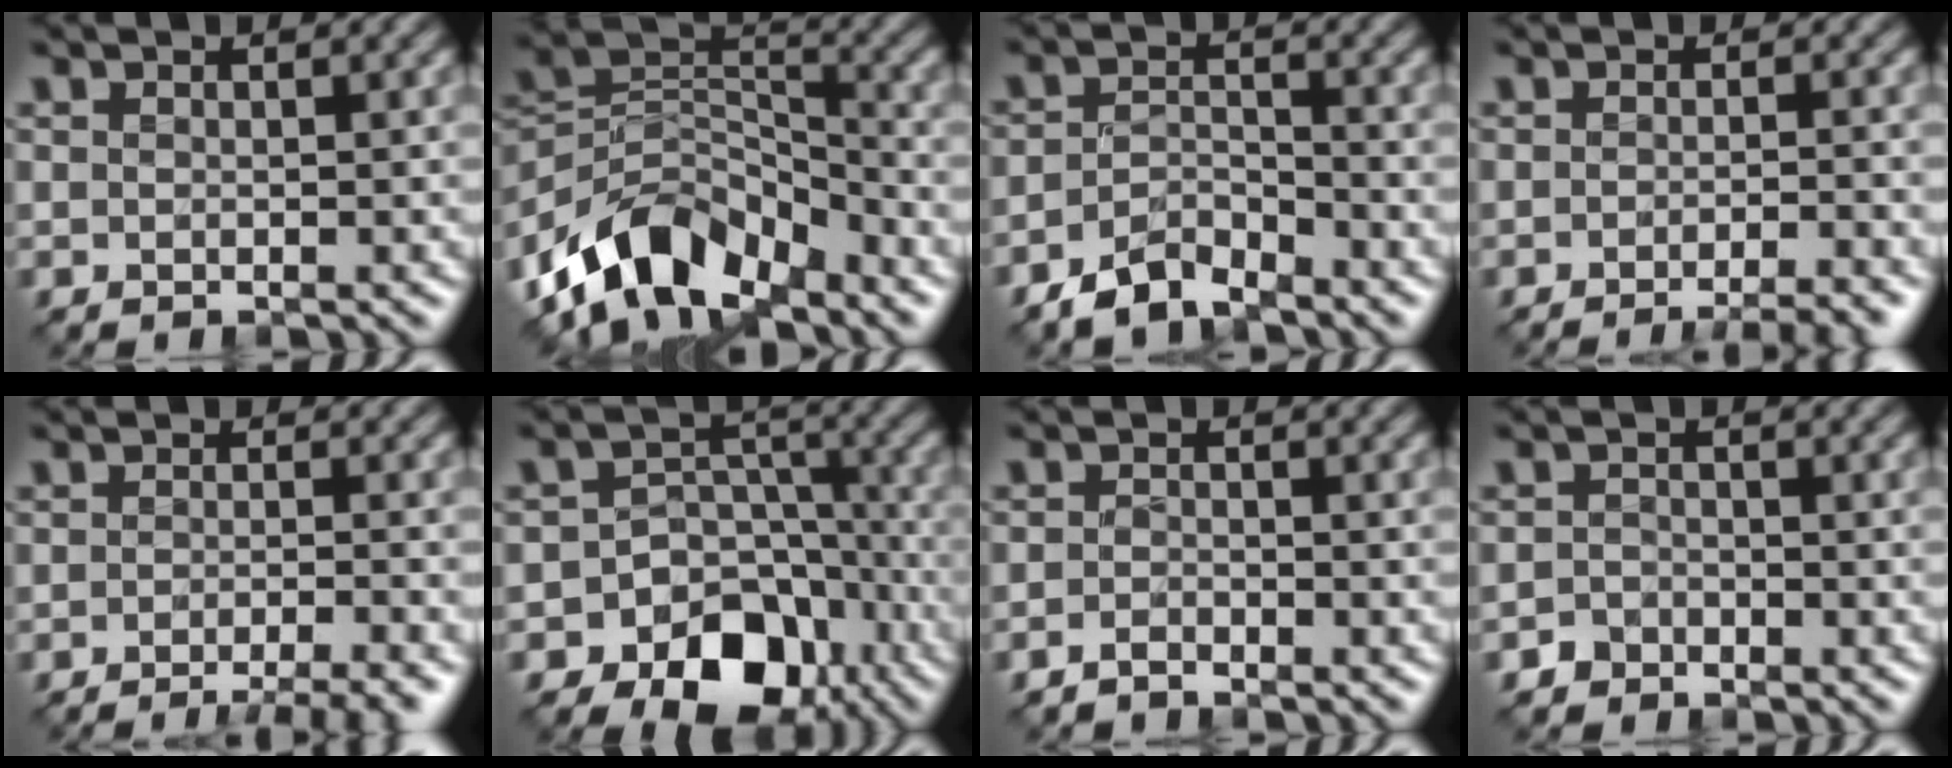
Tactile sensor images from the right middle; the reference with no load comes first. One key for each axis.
{"total": 9.3, "fx": -6.8, "fy": 4.5, "fz": 4.4, "tx": -0.062, "ty": 0.001, "tz": -0.138}
{"total": 3.5, "fx": -3.0, "fy": 1.2, "fz": 1.5, "tx": -0.031, "ty": 0.004, "tz": -0.061}
{"total": 3.7, "fx": -2.8, "fy": 0.3, "fz": 2.4, "tx": -0.029, "ty": 0.001, "tz": -0.043}
{"total": 4.2, "fx": -2.9, "fy": 0.4, "fz": 2.9, "tx": -0.036, "ty": -0.003, "tz": -0.047}
{"total": 11.0, "fx": -6.5, "fy": 8.0, "fz": 3.9, "tx": -0.039, "ty": 0.001, "tz": -0.121}
{"total": 1.1, "fx": -1.0, "fy": 0.1, "fz": 0.2, "tx": -0.005, "ty": 0.004, "tz": -0.022}
{"total": 1.3, "fx": -1.1, "fy": 0.6, "fz": -0.2, "tx": 0.009, "ty": 0.007, "tz": -0.021}